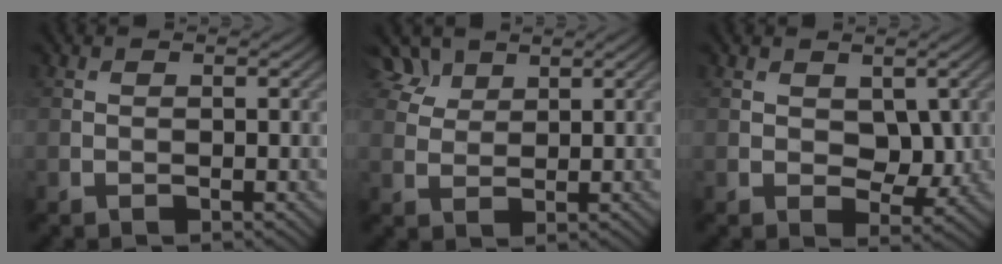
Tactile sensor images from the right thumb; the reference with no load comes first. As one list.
[{"total": 4.2, "force": [3.0, 2.4, 1.7], "torque": [-0.045, 0.004, 0.067]}, {"total": 4.2, "force": [0.9, 2.9, 2.9], "torque": [-0.050, -0.011, 0.017]}]